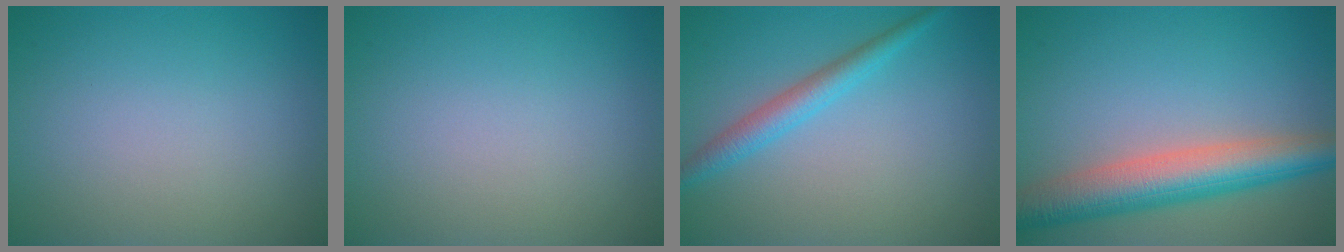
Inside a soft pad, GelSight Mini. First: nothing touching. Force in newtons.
{"total": 0.0}
{"total": 2.7, "press": 2.7, "slide": 0.1}
{"total": 7.1, "press": 7.1, "slide": 0.1}